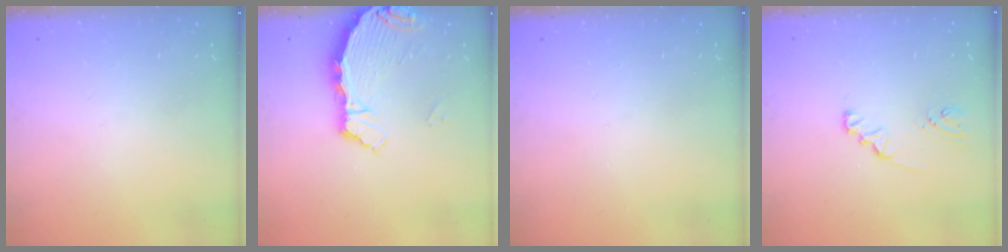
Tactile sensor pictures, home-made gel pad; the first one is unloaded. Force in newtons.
{"total": 4.1, "press": 4.1, "slide": 0.2}
{"total": 0.0}
{"total": 2.2, "press": 2.2, "slide": 0.2}